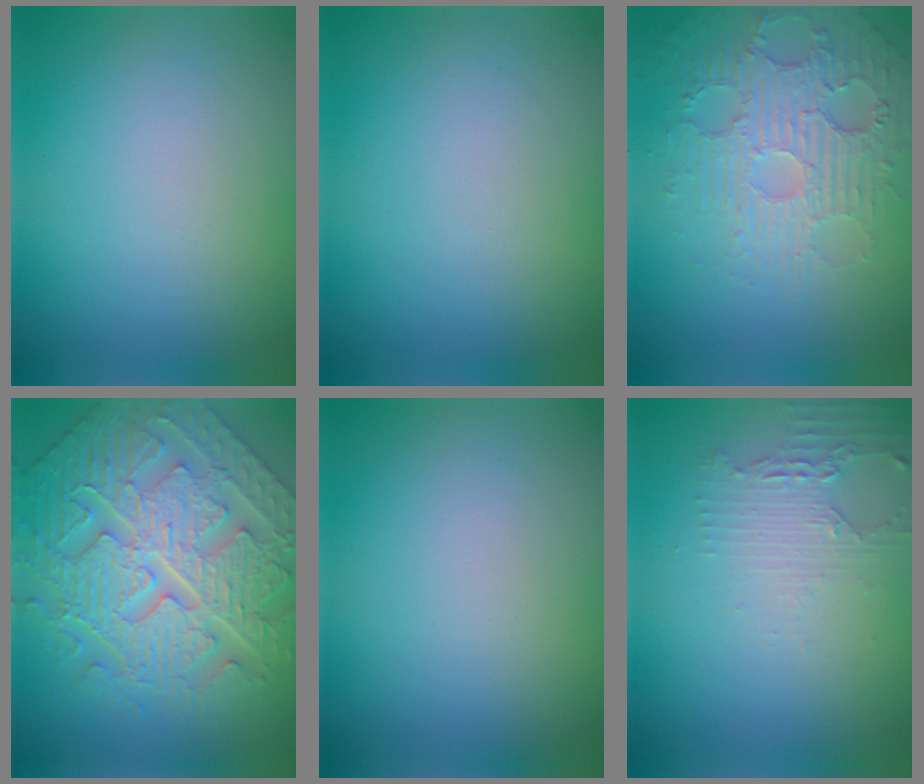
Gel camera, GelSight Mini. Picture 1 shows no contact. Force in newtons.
{"total": 0.0}
{"total": 4.2, "press": 3.7, "slide": 1.9}
{"total": 8.9, "press": 7.2, "slide": 5.1}
{"total": 0.0}
{"total": 2.2, "press": 1.8, "slide": 1.2}